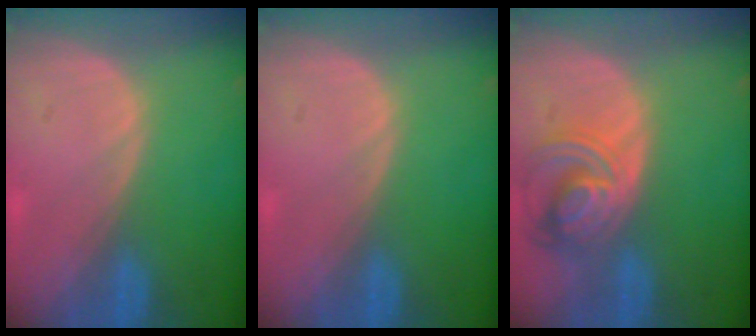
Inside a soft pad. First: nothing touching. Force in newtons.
{"total": 0.0}
{"total": 7.8, "press": 6.8, "slide": 3.7}